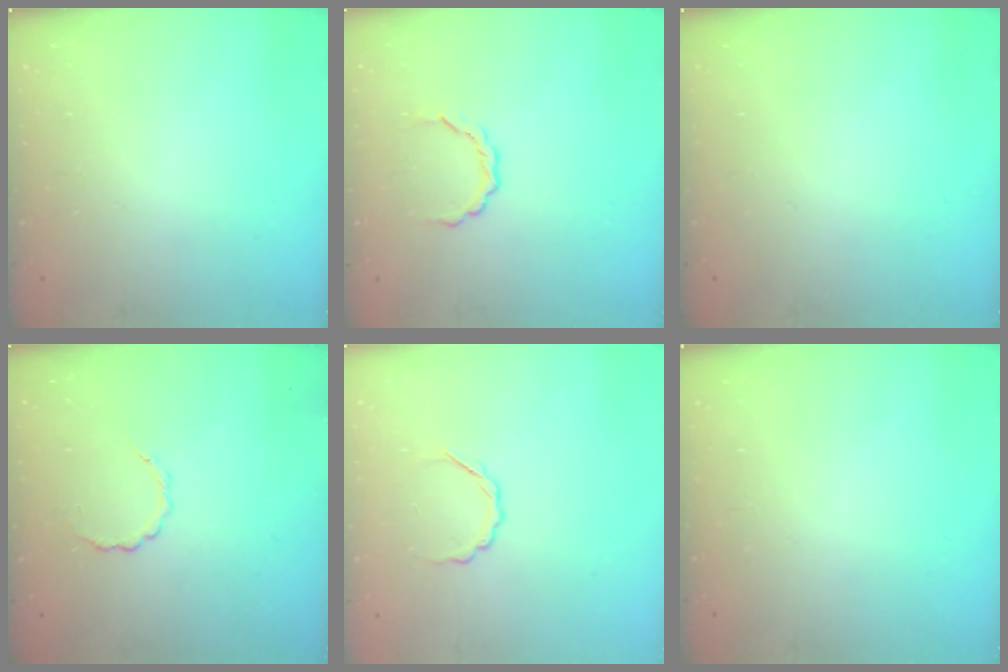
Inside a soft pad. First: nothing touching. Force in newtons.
{"total": 4.1, "press": 4.0, "slide": 0.3}
{"total": 0.0}
{"total": 2.9, "press": 2.7, "slide": 1.0}
{"total": 3.8, "press": 3.7, "slide": 0.8}
{"total": 0.0}